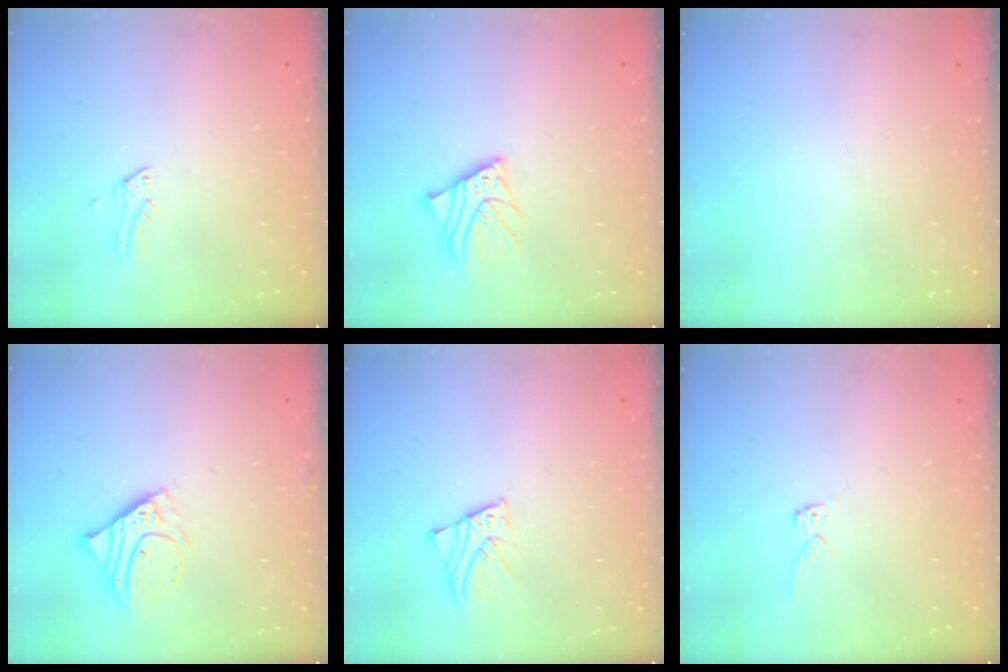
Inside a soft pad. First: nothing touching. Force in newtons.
{"total": 6.6, "press": 6.6, "slide": 0.3}
{"total": 0.0}
{"total": 8.9, "press": 8.8, "slide": 1.7}
{"total": 2.5, "press": 2.5, "slide": 0.1}
{"total": 2.6, "press": 2.6, "slide": 0.1}